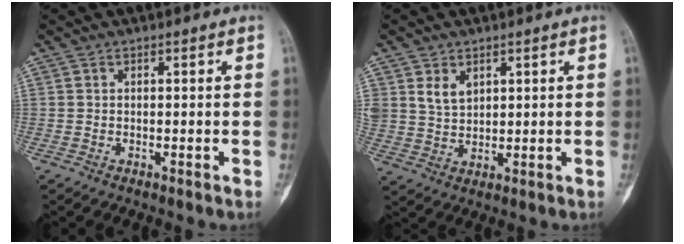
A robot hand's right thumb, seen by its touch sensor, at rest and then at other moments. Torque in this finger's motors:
{"motor_torque": [-0.10, 0.33, 0.64, 0.32, 0.14]}